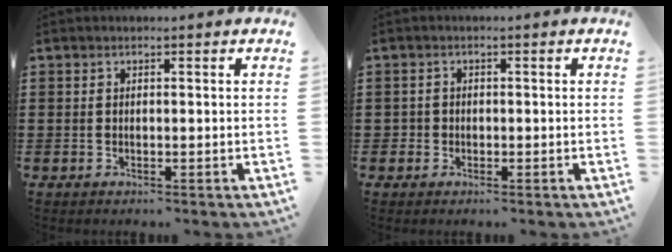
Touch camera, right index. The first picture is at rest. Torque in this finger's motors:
{"motor_torque": [1.16, 0.98, 0.10, -0.01]}